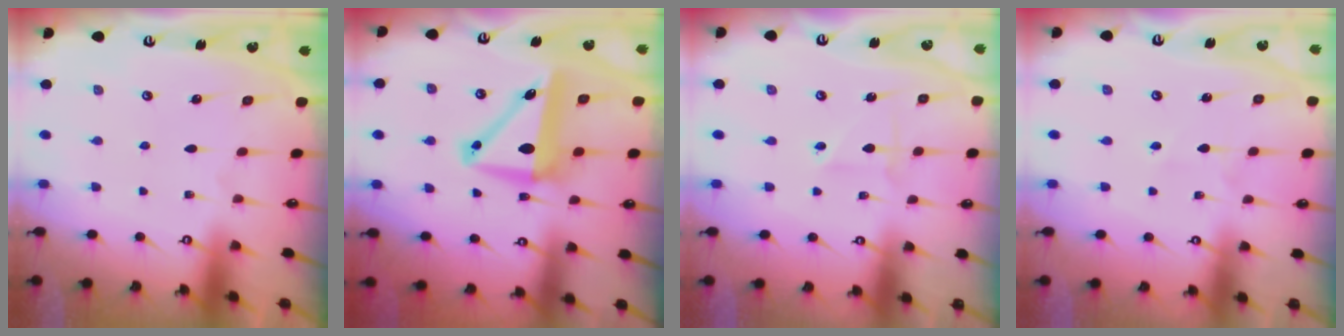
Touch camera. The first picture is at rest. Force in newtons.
{"total": 10.4, "press": 9.8, "slide": 3.4}
{"total": 2.7, "press": 2.6, "slide": 0.3}
{"total": 2.1, "press": 2.1, "slide": 0.2}